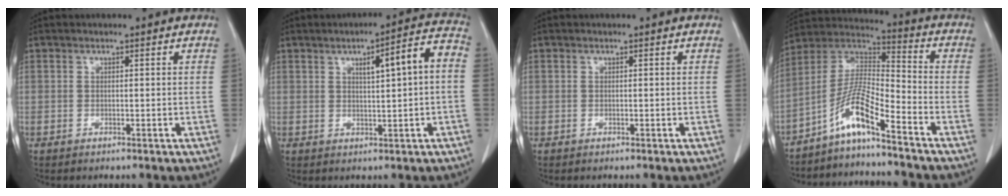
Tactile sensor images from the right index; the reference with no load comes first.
{"total": 7.6, "force": [1.0, 0.8, 7.5], "torque": [-0.104, 0.022, 0.013]}
{"total": 0.0}
{"total": 9.3, "force": [-6.4, 0.3, 6.7], "torque": [-0.139, 0.013, -0.125]}